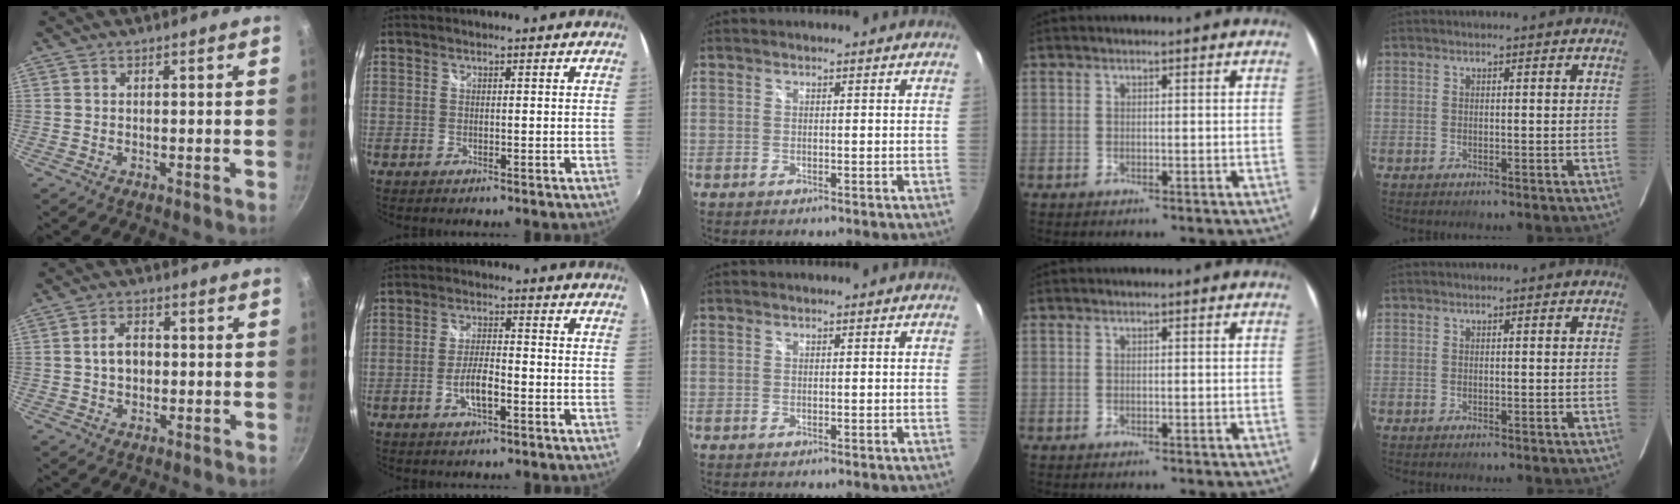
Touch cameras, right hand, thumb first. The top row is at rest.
{"thumb": {"total": 4.9, "force": [0.1, 3.4, 3.5], "torque": [-0.044, 0.012, -0.002]}, "index": {"total": 5.4, "force": [-2.2, 1.4, 4.7], "torque": [-0.094, 0.000, -0.040]}}